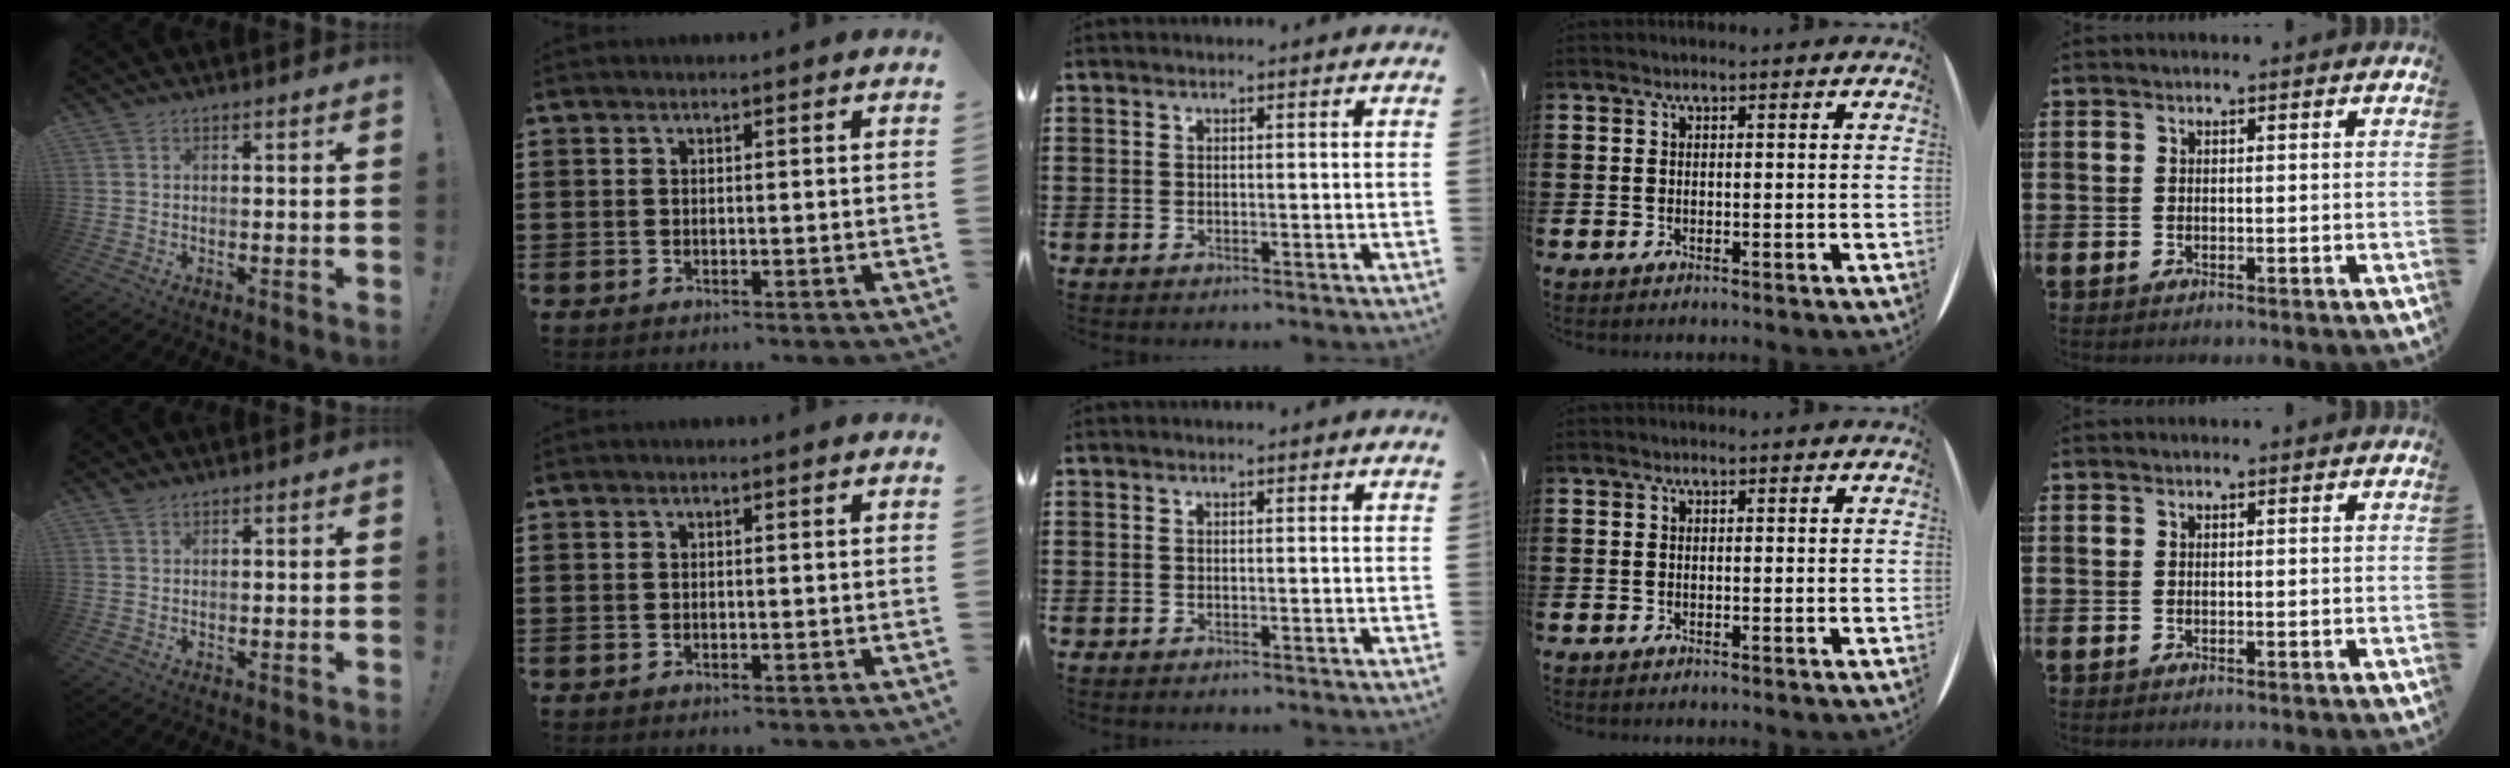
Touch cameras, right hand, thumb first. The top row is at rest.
{"thumb": {"total": 1.0, "force": [0.9, 0.4, 0.3], "torque": [-0.004, -0.002, 0.016]}}